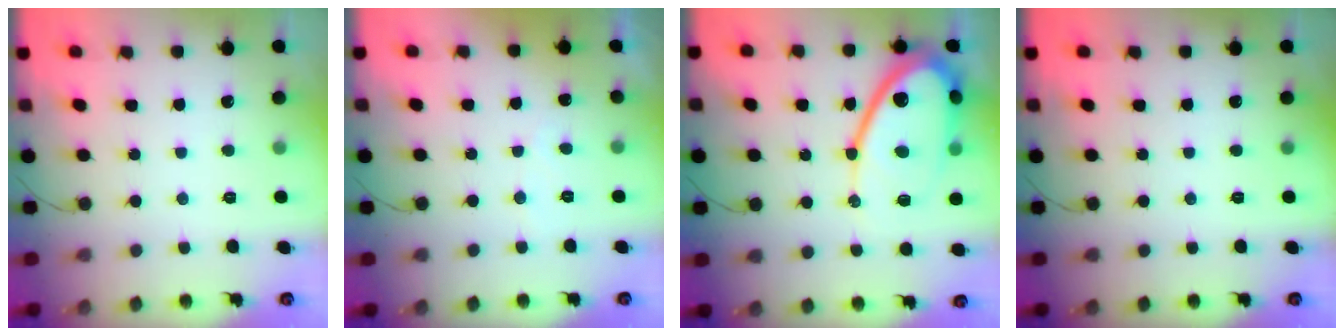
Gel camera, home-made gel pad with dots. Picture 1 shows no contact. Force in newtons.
{"total": 2.3, "press": 2.3, "slide": 0.1}
{"total": 17.8, "press": 17.7, "slide": 1.3}
{"total": 0.0}